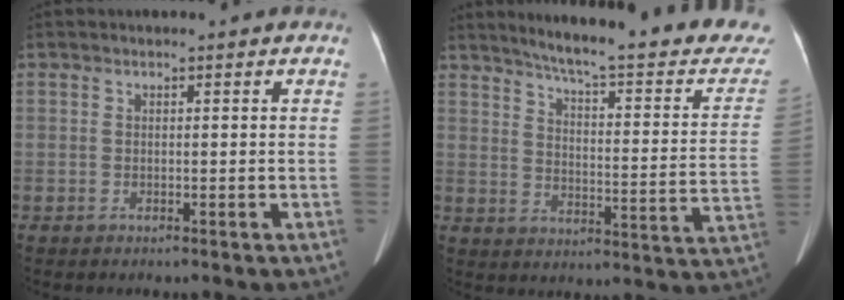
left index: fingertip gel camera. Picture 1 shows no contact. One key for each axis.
{"total": 25.7, "fx": 22.7, "fy": 2.5, "fz": 11.8, "tx": -0.162, "ty": -0.071, "tz": 0.276}